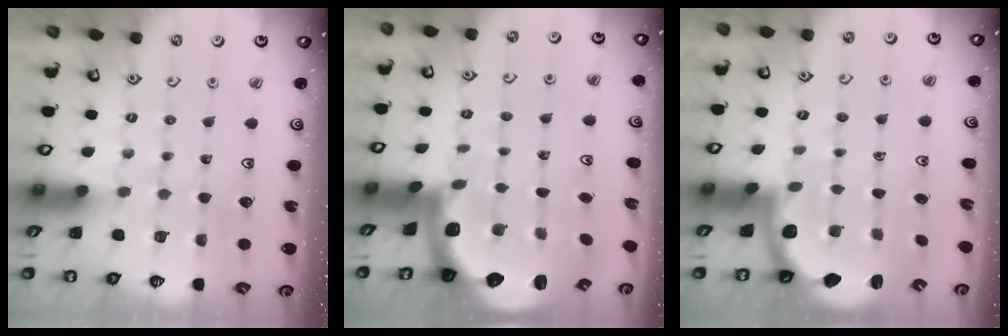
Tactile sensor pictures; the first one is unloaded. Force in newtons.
{"total": 2.8, "press": 2.5, "slide": 1.4}
{"total": 2.0, "press": 1.9, "slide": 0.5}